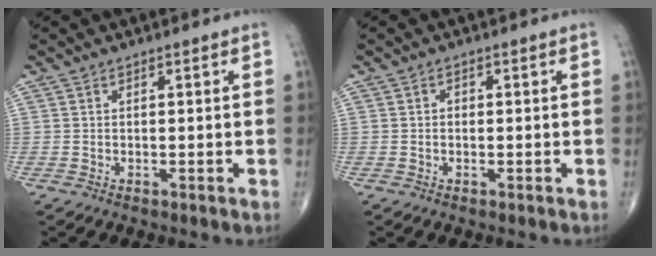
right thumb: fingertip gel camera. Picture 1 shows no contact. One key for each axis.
{"total": 0.8, "fx": -0.1, "fy": 0.6, "fz": 0.4, "tx": -0.001, "ty": 0.004, "tz": -0.004}